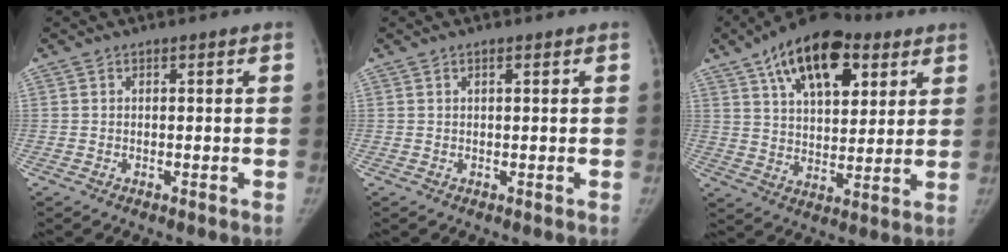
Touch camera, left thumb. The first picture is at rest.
{"total": 0.6, "force": [0.4, 0.1, 0.5], "torque": [-0.007, 0.001, 0.006]}
{"total": 19.5, "force": [9.7, 10.4, 13.4], "torque": [-0.179, -0.017, 0.158]}